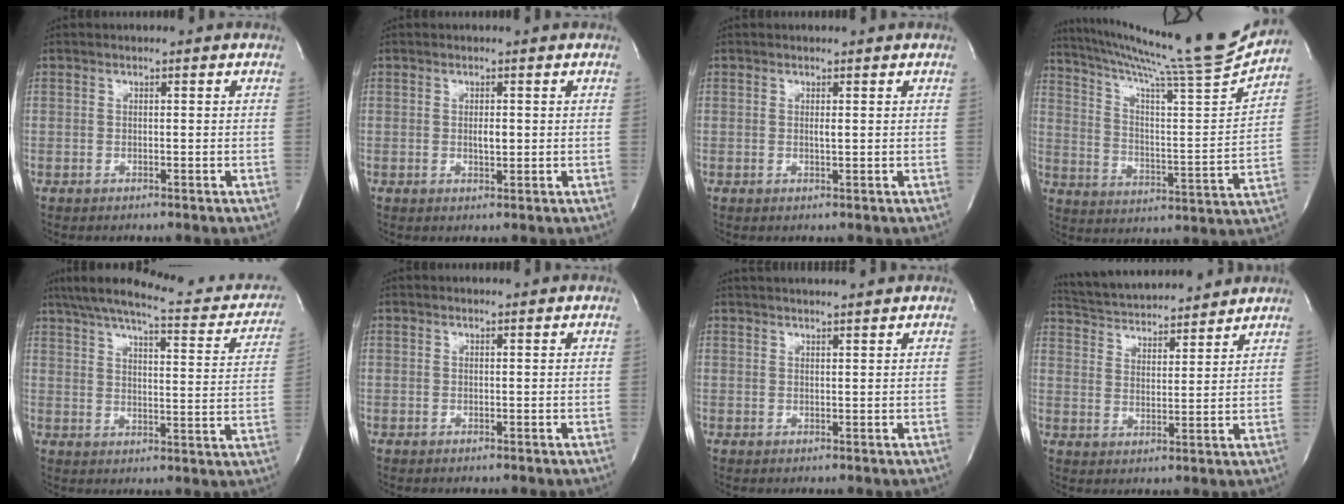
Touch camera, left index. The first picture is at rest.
{"total": 1.5, "force": [0.3, 0.5, 1.4], "torque": [-0.024, -0.002, 0.006]}
{"total": 0.8, "force": [0.4, 0.0, 0.7], "torque": [-0.018, -0.001, 0.007]}
{"total": 22.4, "force": [20.3, -2.0, 9.2], "torque": [-0.161, -0.061, 0.293]}
{"total": 22.4, "force": [18.9, 4.4, 11.2], "torque": [-0.165, 0.000, 0.236]}
{"total": 0.7, "force": [0.7, -0.1, 0.0], "torque": [-0.005, 0.001, 0.010]}
{"total": 7.9, "force": [7.4, -0.4, 2.8], "torque": [-0.042, 0.021, 0.094]}
{"total": 15.3, "force": [14.4, 2.4, 4.6], "torque": [-0.082, 0.025, 0.227]}